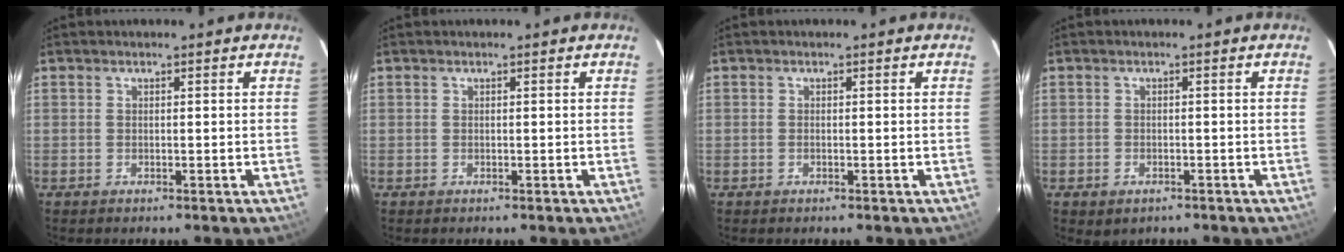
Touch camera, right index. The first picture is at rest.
{"total": 0.0}
{"total": 0.0}
{"total": 2.5, "force": [-1.2, 2.0, 1.0], "torque": [-0.022, -0.003, -0.012]}